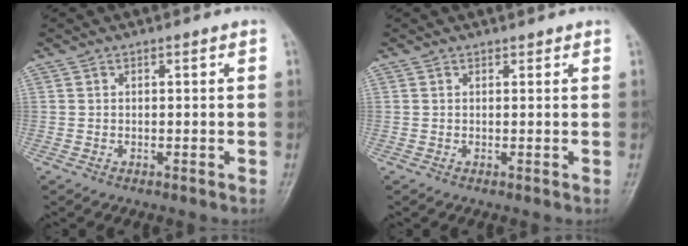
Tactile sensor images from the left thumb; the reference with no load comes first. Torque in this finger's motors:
{"motor_torque": [0.15, 0.00, -0.32, 0.08, 0.00]}